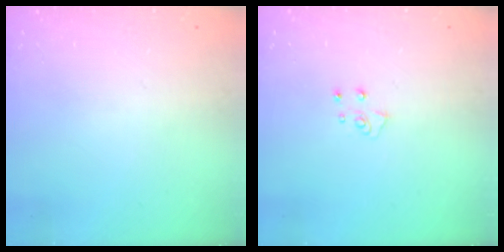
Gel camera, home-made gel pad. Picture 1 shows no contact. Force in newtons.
{"total": 5.1, "press": 5.1, "slide": 0.4}